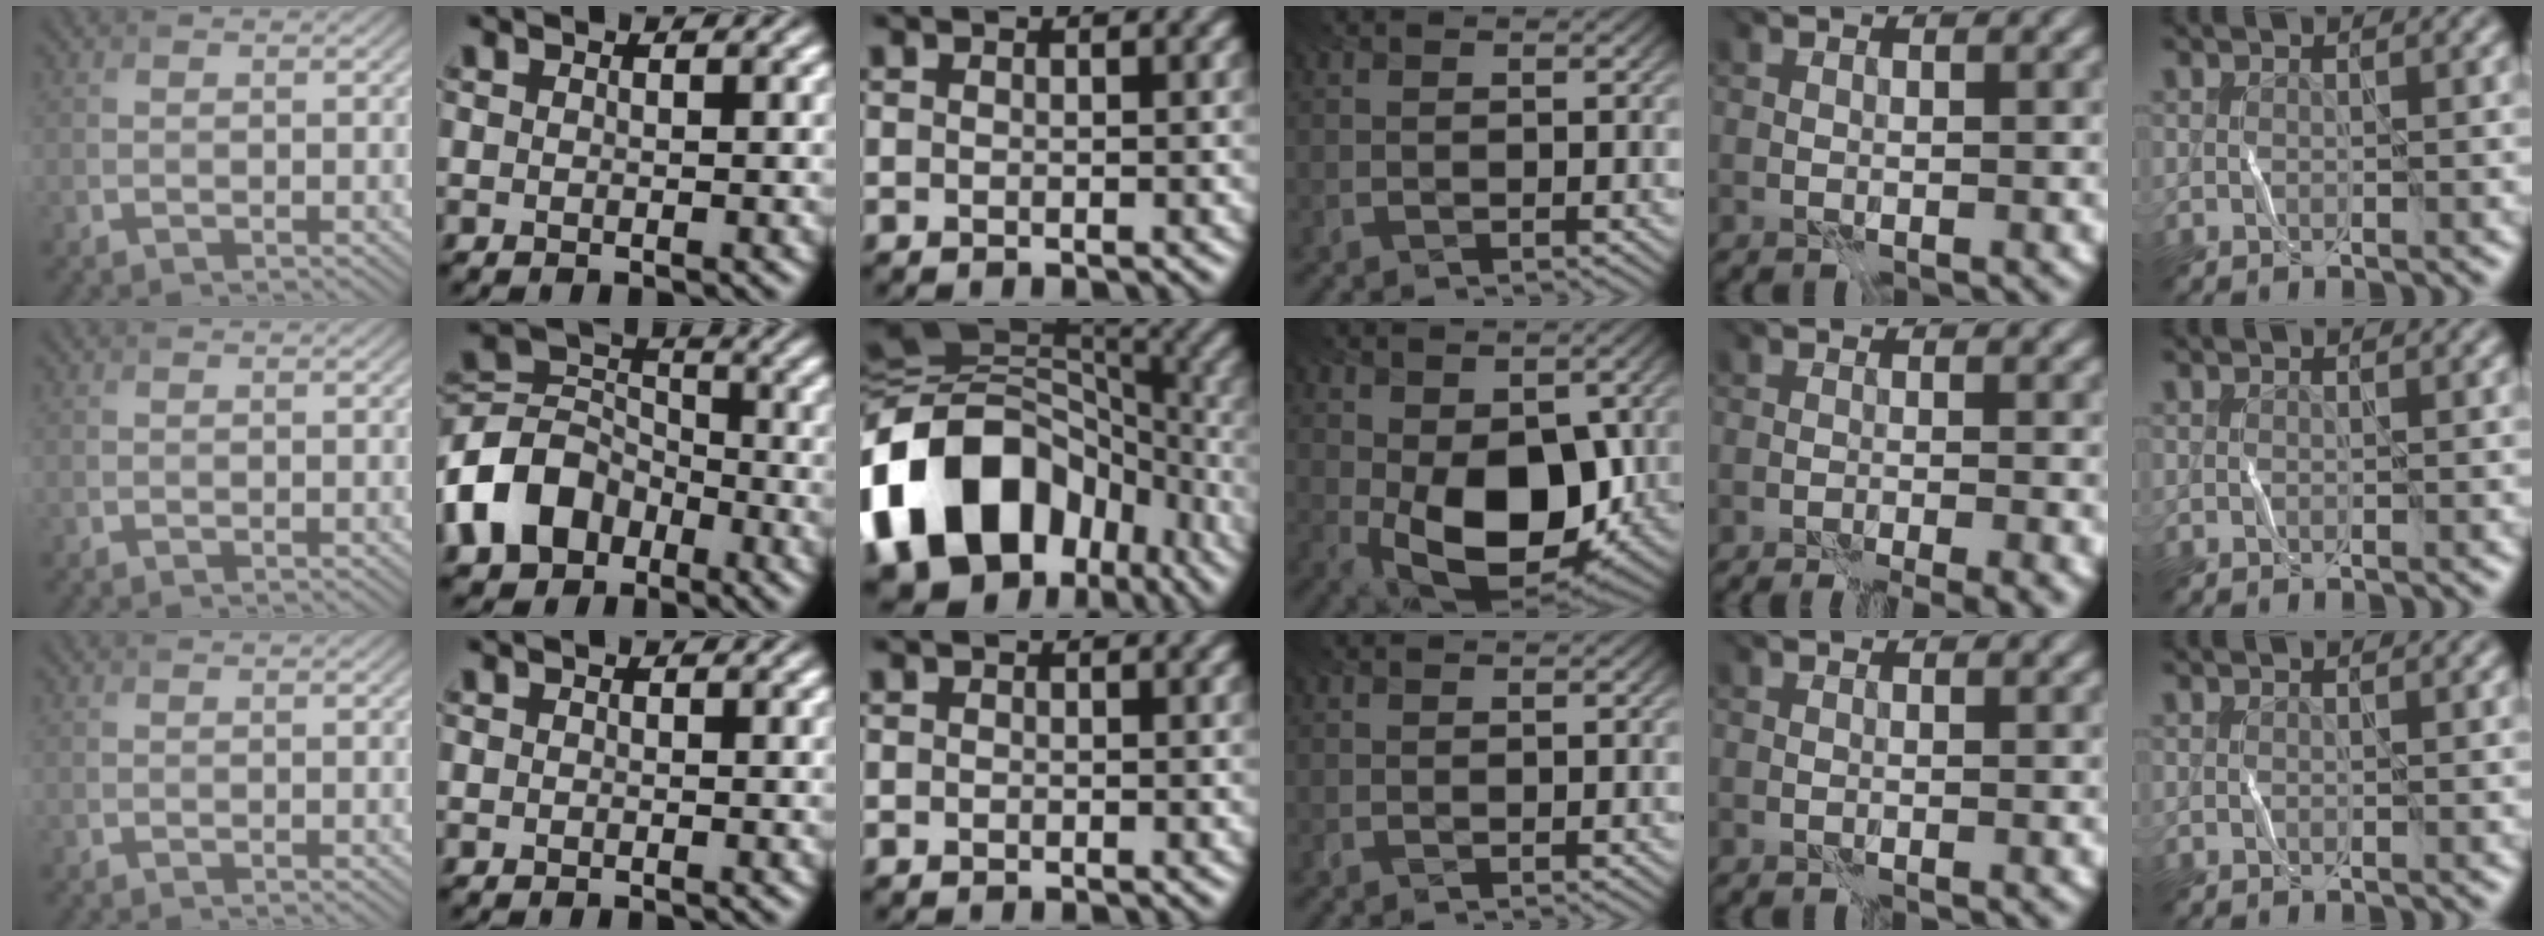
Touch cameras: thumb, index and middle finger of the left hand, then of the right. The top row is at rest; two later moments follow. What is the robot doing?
{"motion": "fold", "object": "bandana"}